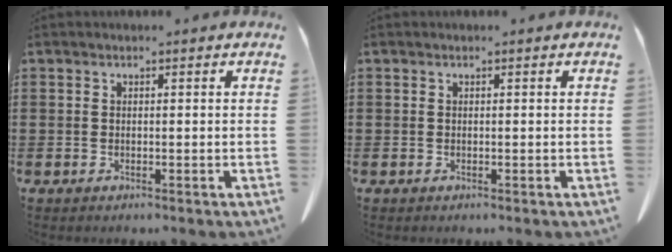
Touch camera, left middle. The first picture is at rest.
{"total": 0.0}